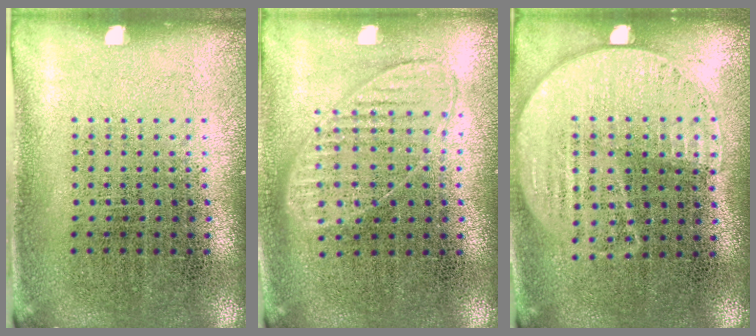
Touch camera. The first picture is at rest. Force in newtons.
{"total": 0.9, "press": 0.8, "slide": 0.3}
{"total": 1.2, "press": 1.0, "slide": 0.6}